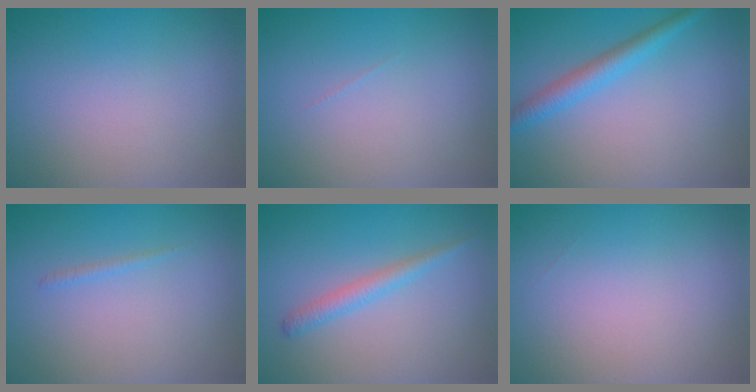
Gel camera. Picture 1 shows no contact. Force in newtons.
{"total": 0.0}
{"total": 2.6, "press": 2.6, "slide": 0.0}
{"total": 0.5, "press": 0.5, "slide": 0.1}
{"total": 1.8, "press": 1.8, "slide": 0.0}
{"total": 0.0}